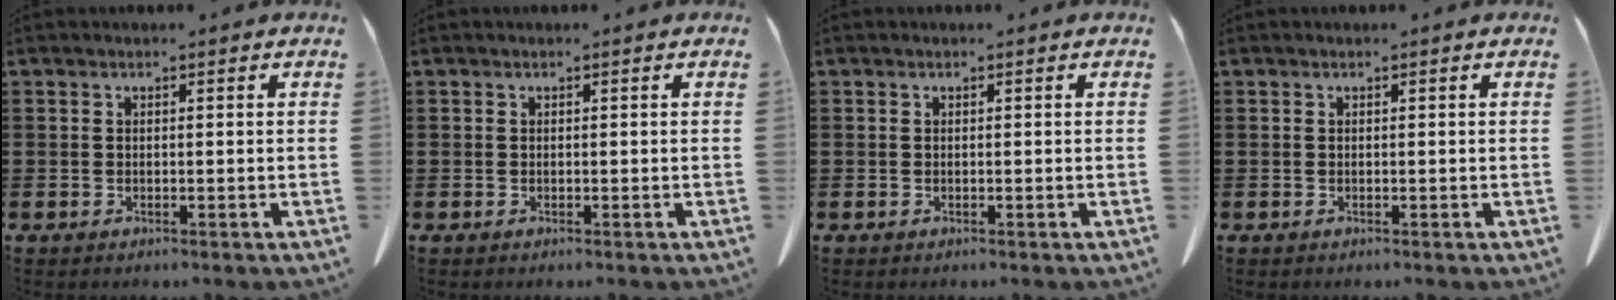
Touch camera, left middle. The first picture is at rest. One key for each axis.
{"total": 0.0}
{"total": 0.0}
{"total": 0.0}